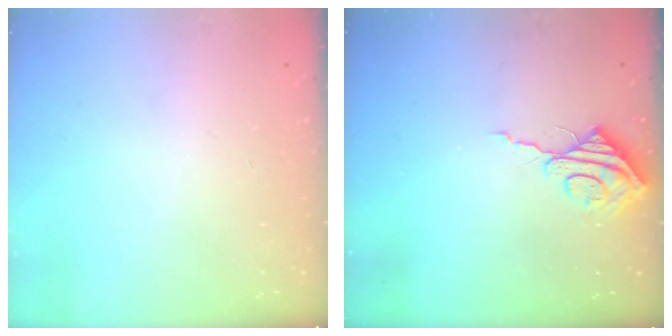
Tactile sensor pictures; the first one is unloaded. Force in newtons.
{"total": 8.7, "press": 8.7, "slide": 0.6}